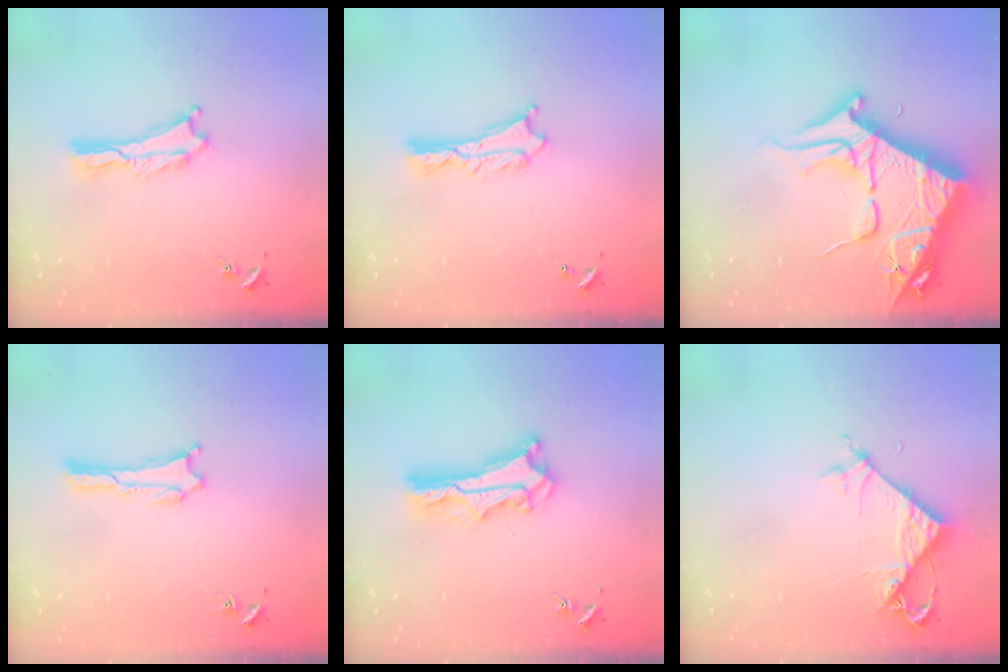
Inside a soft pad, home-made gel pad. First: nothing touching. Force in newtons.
{"total": 1.1, "press": 1.1, "slide": 0.2}
{"total": 12.0, "press": 11.9, "slide": 1.4}
{"total": 0.0}
{"total": 7.4, "press": 7.3, "slide": 0.6}
{"total": 5.1, "press": 5.0, "slide": 0.4}